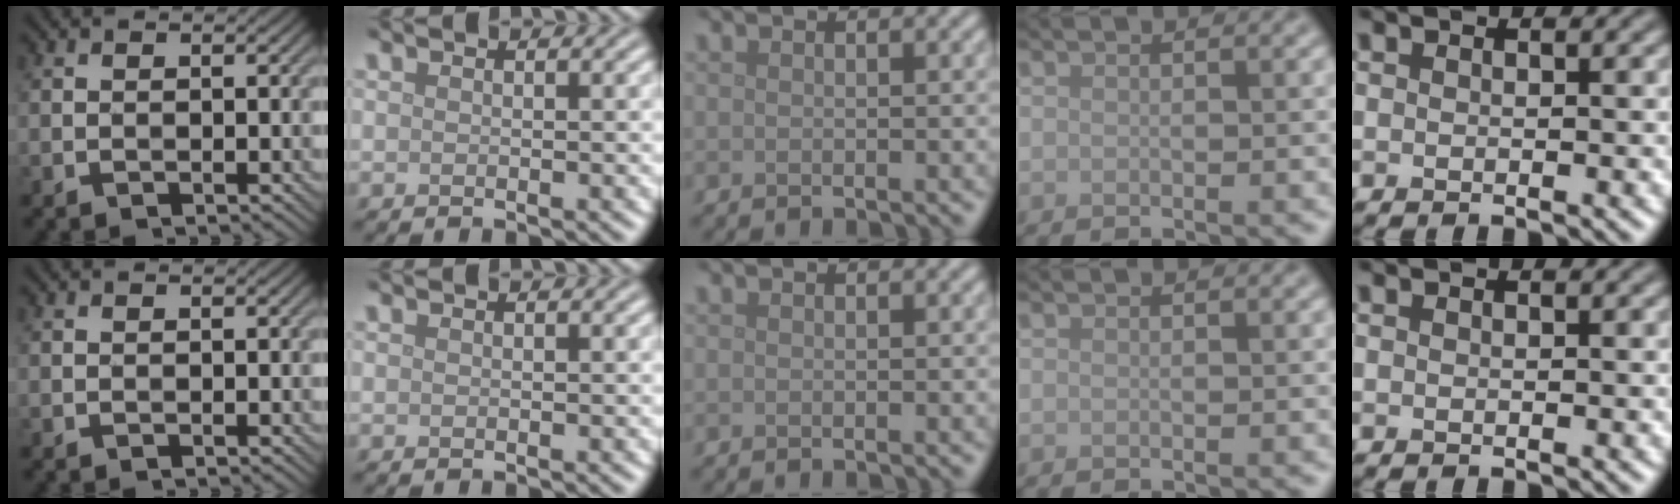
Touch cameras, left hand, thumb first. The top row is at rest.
{}